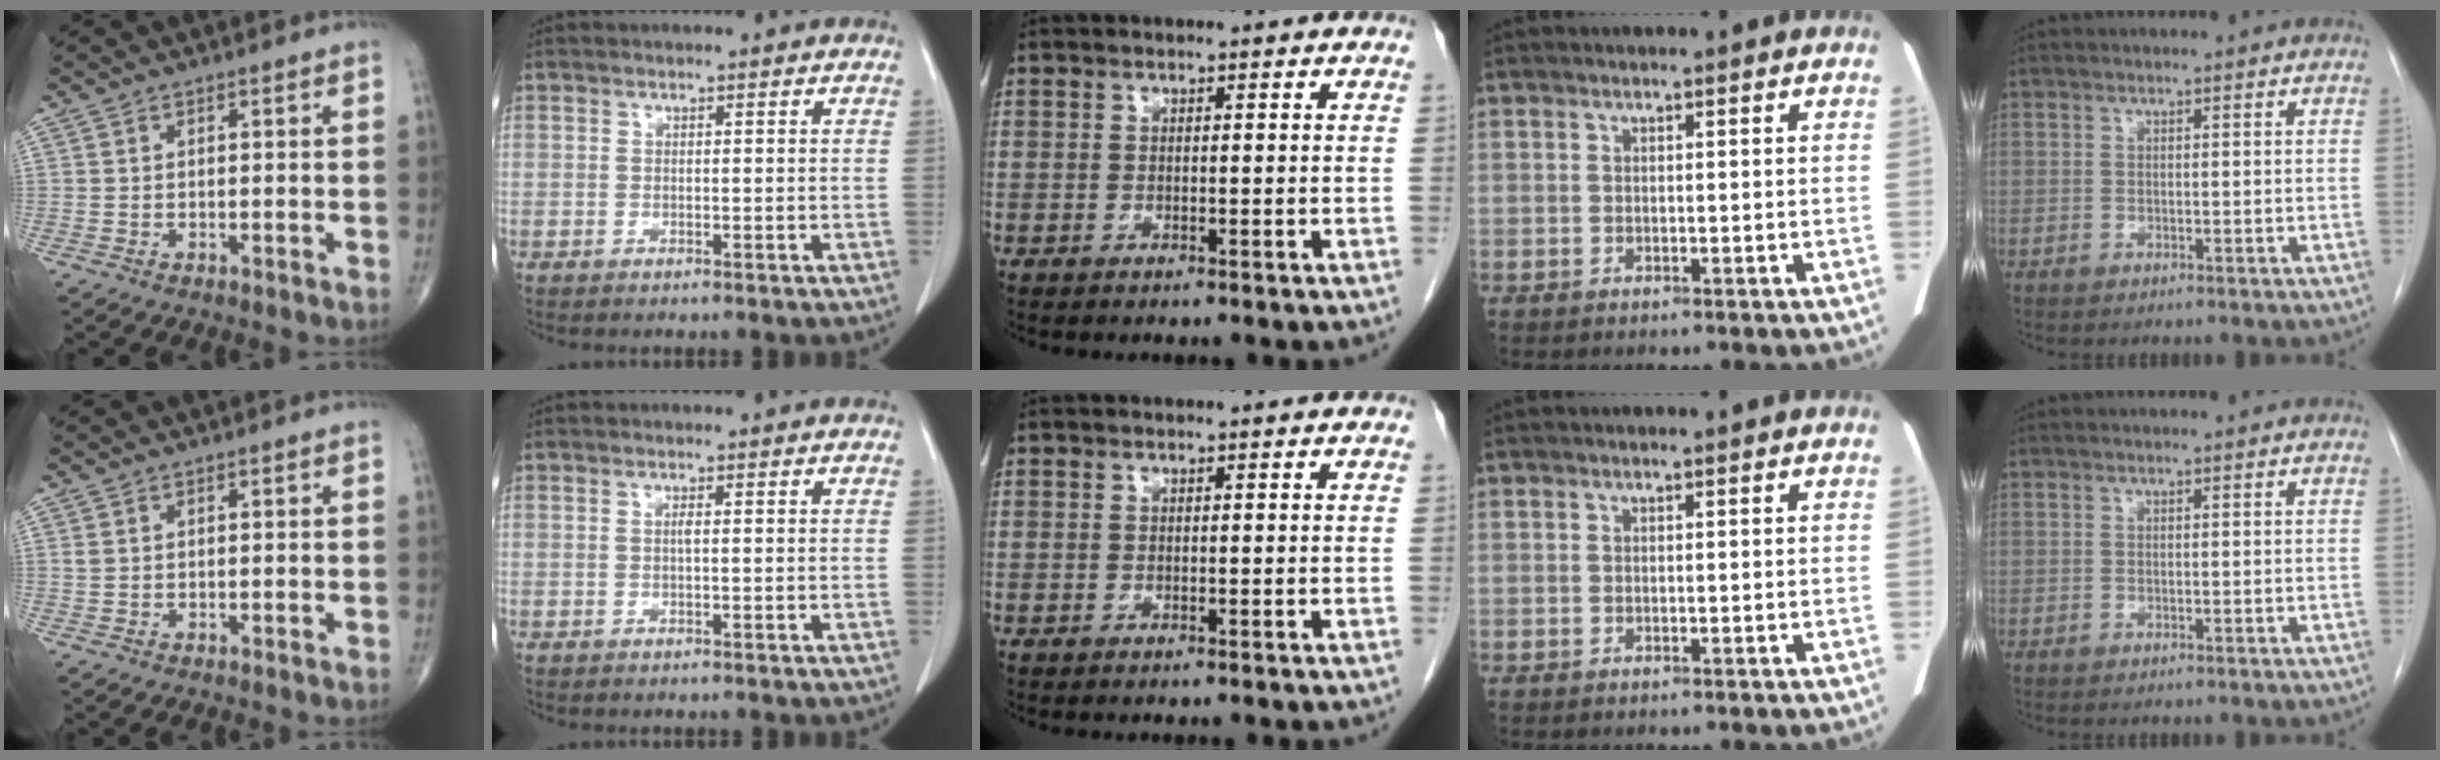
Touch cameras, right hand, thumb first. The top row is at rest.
{"thumb": {"total": 0.7, "force": [0.3, 0.5, 0.4], "torque": [-0.007, 0.005, 0.008]}, "index": {"total": 0.6, "force": [0.0, 0.0, 0.6], "torque": [-0.013, 0.000, -0.001]}}